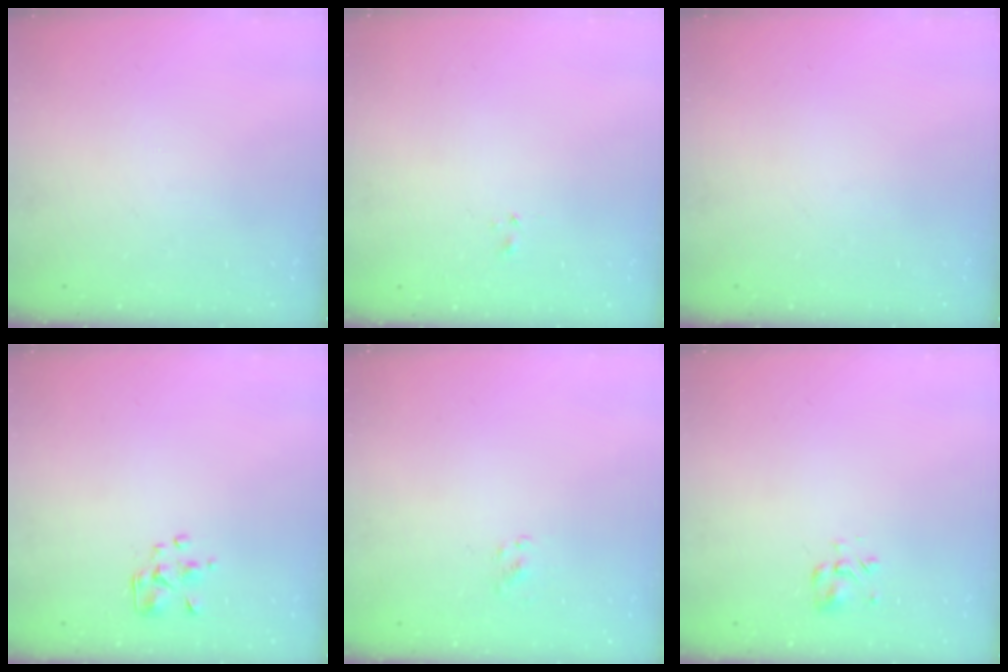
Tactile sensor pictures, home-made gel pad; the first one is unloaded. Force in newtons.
{"total": 0.7, "press": 0.5, "slide": 0.4}
{"total": 0.0}
{"total": 2.5, "press": 2.4, "slide": 0.7}
{"total": 1.7, "press": 1.5, "slide": 0.9}
{"total": 3.8, "press": 3.5, "slide": 1.5}